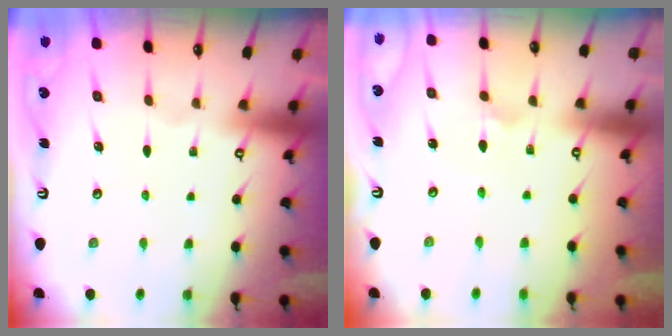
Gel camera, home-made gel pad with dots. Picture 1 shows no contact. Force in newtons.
{"total": 1.8, "press": 1.7, "slide": 0.4}